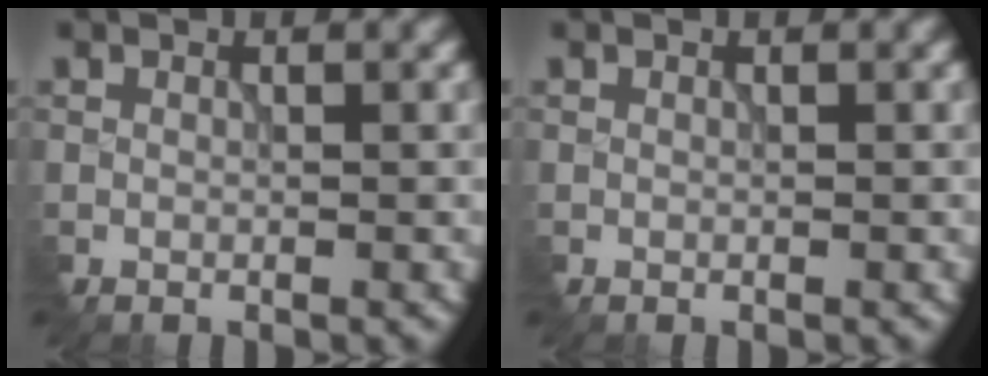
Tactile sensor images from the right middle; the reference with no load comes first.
{"total": 0.0}